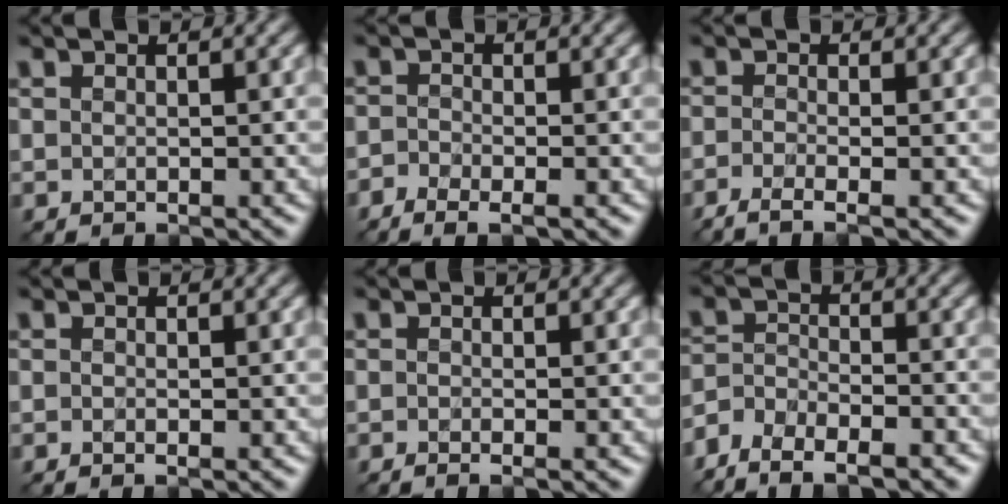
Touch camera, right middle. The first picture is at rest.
{"total": 3.0, "force": [-1.9, 1.2, 2.0], "torque": [-0.027, -0.009, -0.031]}
{"total": 2.9, "force": [-1.8, 0.7, 2.2], "torque": [-0.040, -0.010, -0.048]}
{"total": 0.5, "force": [-0.3, 0.1, 0.4], "torque": [-0.008, -0.007, -0.006]}
{"total": 1.2, "force": [-0.6, 0.3, 1.0], "torque": [-0.012, -0.010, -0.014]}
{"total": 7.4, "force": [-6.0, 3.2, 3.1], "torque": [-0.042, -0.001, -0.101]}